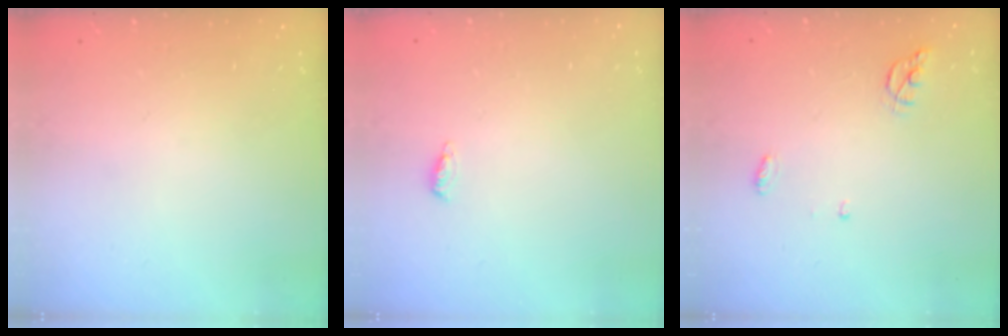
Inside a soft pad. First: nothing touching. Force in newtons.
{"total": 4.9, "press": 4.4, "slide": 2.0}
{"total": 5.2, "press": 5.2, "slide": 0.2}